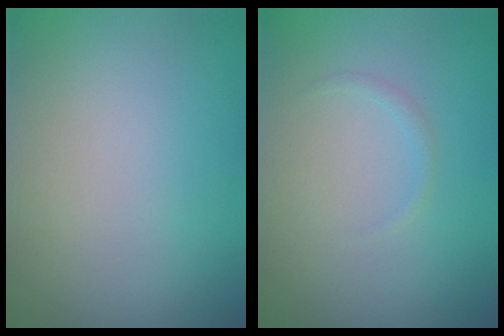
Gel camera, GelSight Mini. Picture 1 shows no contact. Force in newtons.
{"total": 0.6, "press": 0.6, "slide": 0.0}